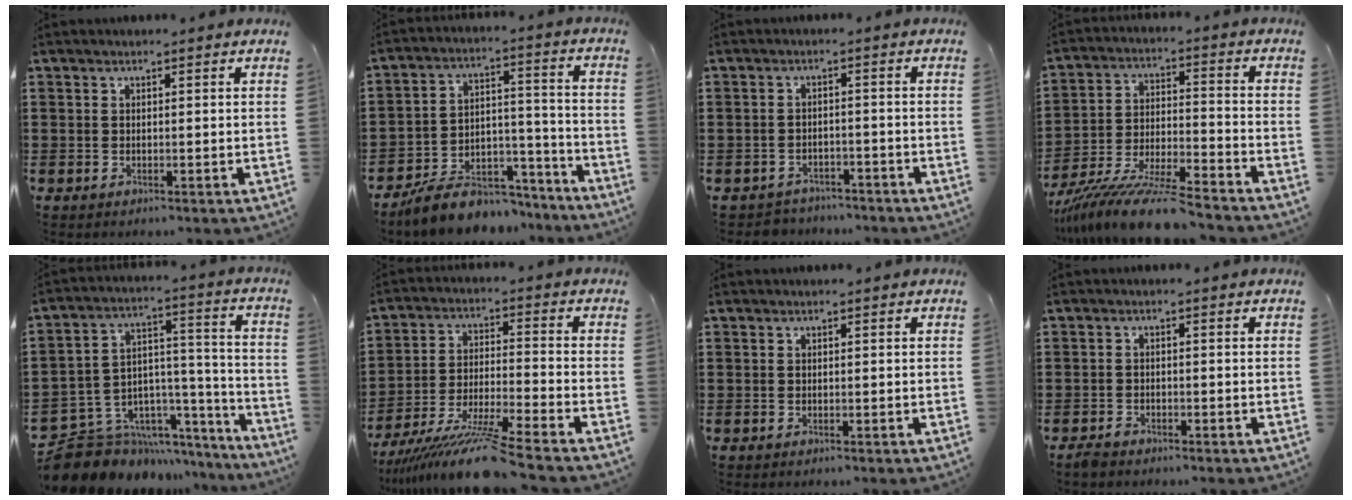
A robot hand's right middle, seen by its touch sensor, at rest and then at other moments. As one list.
[{"total": 8.0, "force": [-7.2, 3.0, 1.7], "torque": [-0.024, 0.028, -0.134]}, {"total": 2.8, "force": [-2.8, 0.6, -0.3], "torque": [-0.003, 0.000, -0.062]}, {"total": 11.2, "force": [-10.1, 0.5, 4.9], "torque": [-0.088, 0.015, -0.196]}, {"total": 8.4, "force": [-7.0, 4.5, 0.8], "torque": [-0.031, -0.002, -0.128]}, {"total": 11.2, "force": [-9.6, -0.4, 5.9], "torque": [-0.109, -0.003, -0.187]}, {"total": 0.0}, {"total": 1.4, "force": [-1.3, 0.5, 0.3], "torque": [-0.018, -0.004, -0.029]}]